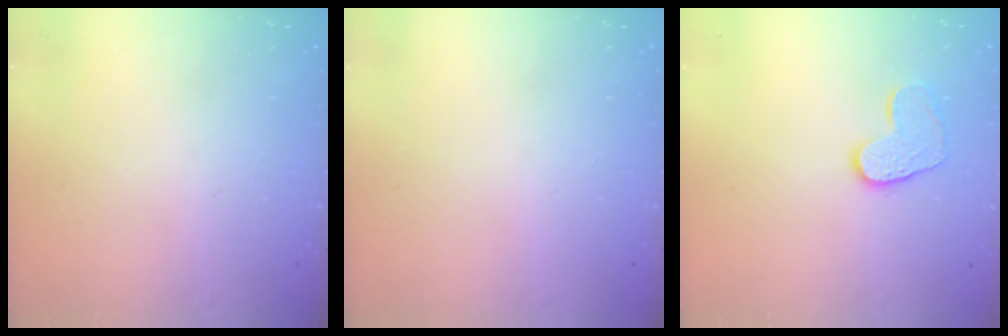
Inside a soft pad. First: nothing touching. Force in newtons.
{"total": 0.0}
{"total": 9.5, "press": 9.5, "slide": 0.7}